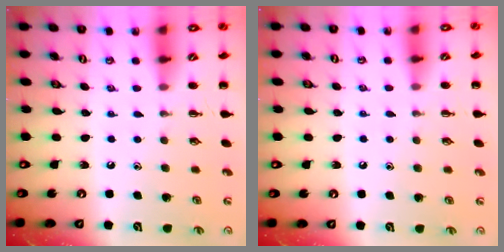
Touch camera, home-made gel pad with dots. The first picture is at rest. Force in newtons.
{"total": 3.3, "press": 3.1, "slide": 1.1}